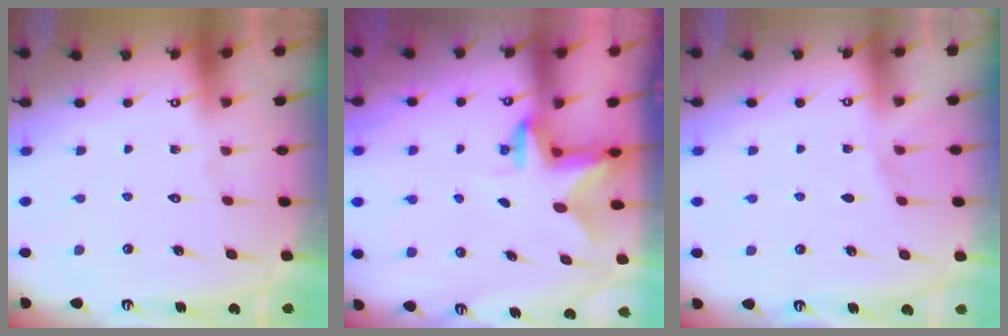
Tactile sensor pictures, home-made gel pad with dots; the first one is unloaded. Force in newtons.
{"total": 2.3, "press": 2.3, "slide": 0.4}
{"total": 3.3, "press": 3.3, "slide": 0.4}